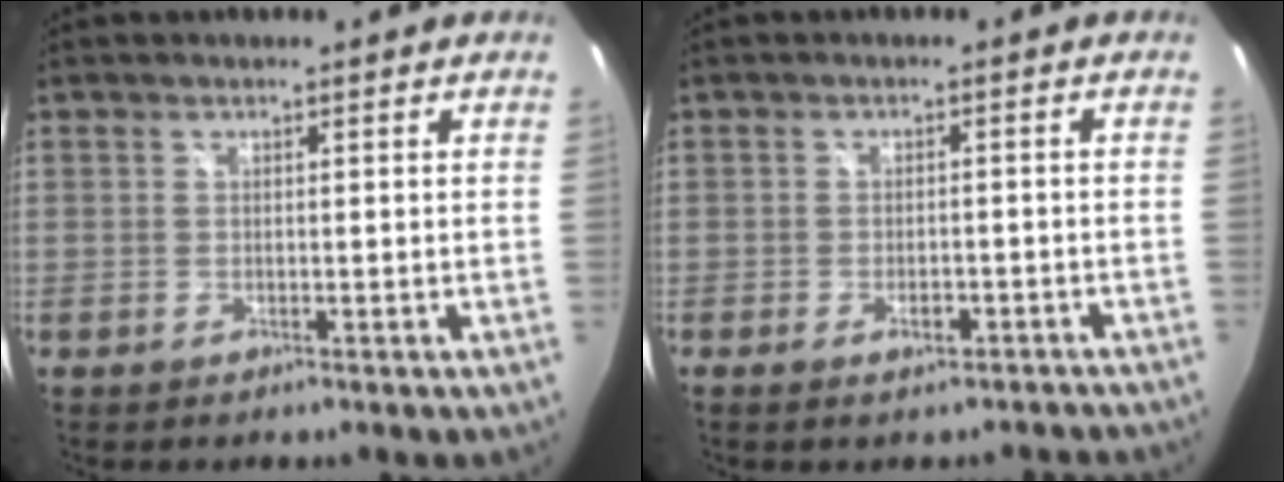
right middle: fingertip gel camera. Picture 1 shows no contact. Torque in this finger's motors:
{"motor_torque": [1.08, -1.06, 0.04, 0.06]}